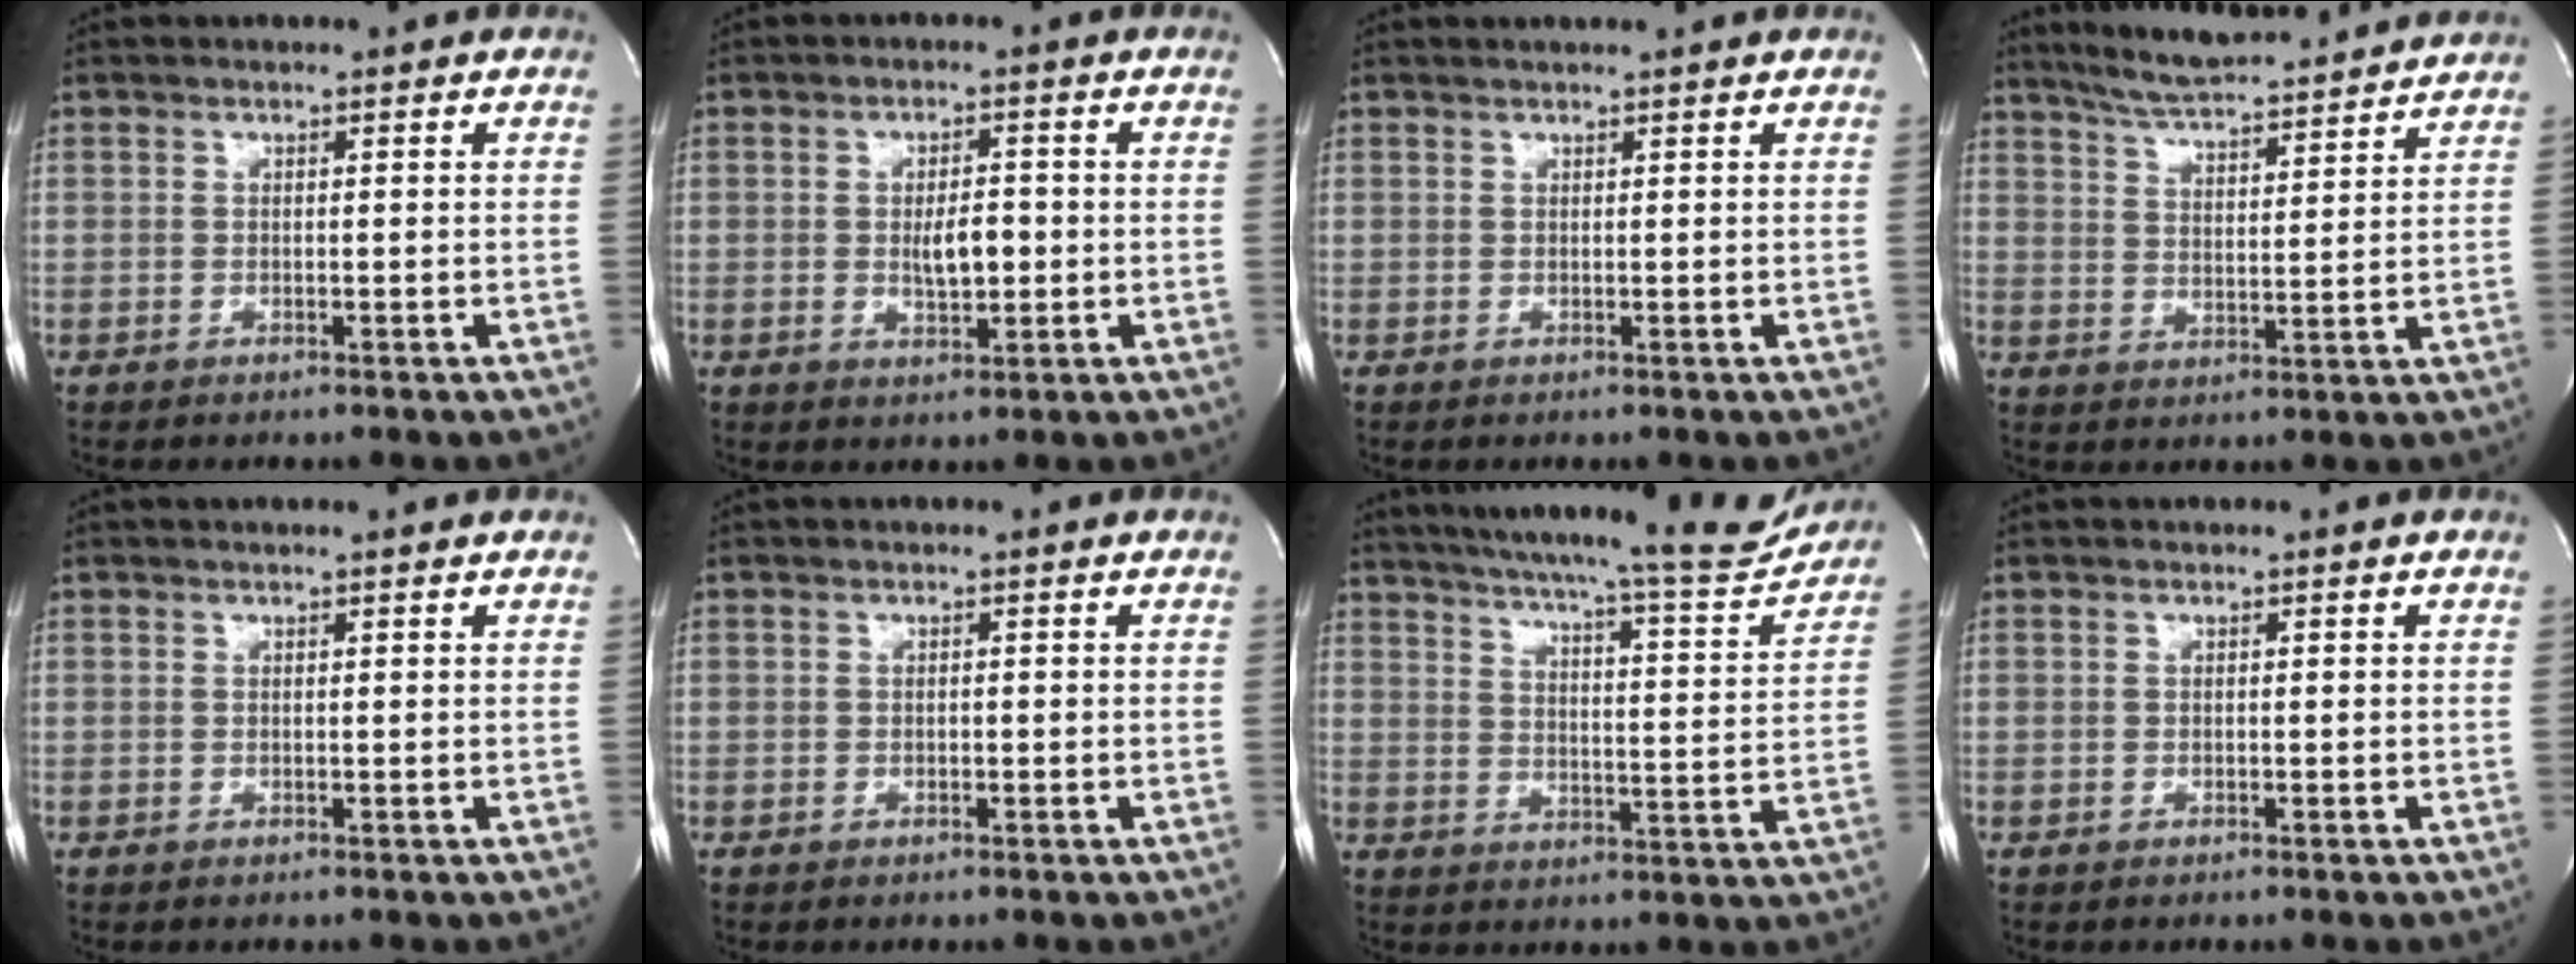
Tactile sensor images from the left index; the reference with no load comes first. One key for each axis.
{"total": 4.3, "fx": -0.7, "fy": 1.6, "fz": 3.9, "tx": -0.065, "ty": -0.007, "tz": -0.007}
{"total": 2.2, "fx": 2.0, "fy": -0.2, "fz": 0.9, "tx": -0.012, "ty": 0.012, "tz": 0.027}
{"total": 14.5, "fx": 13.2, "fy": 1.1, "fz": 5.7, "tx": -0.100, "ty": 0.009, "tz": 0.199}
{"total": 0.6, "fx": 0.5, "fy": -0.2, "fz": 0.3, "tx": -0.008, "ty": 0.000, "tz": 0.008}
{"total": 0.5, "fx": -0.5, "fy": 0.1, "fz": 0.1, "tx": -0.002, "ty": -0.004, "tz": -0.008}
{"total": 20.9, "fx": 19.2, "fy": 1.4, "fz": 8.2, "tx": -0.132, "ty": -0.047, "tz": 0.249}
{"total": 0.0}